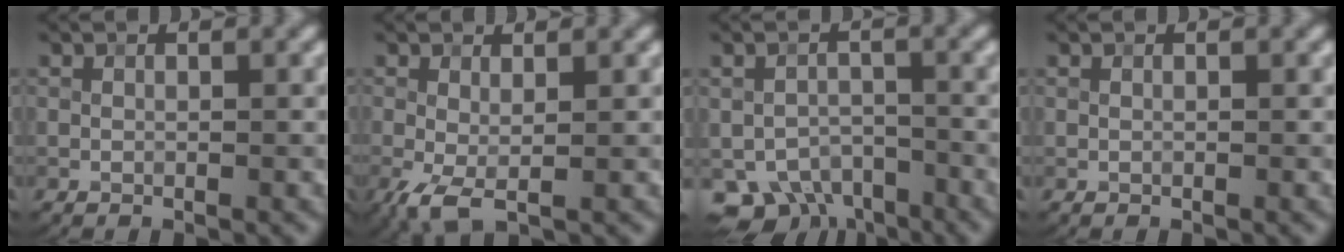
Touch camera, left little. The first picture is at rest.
{"total": 2.1, "force": [-0.4, 0.5, 2.0], "torque": [-0.054, -0.002, -0.013]}
{"total": 5.4, "force": [-3.6, 3.3, 2.3], "torque": [-0.031, -0.022, -0.056]}
{"total": 0.0}